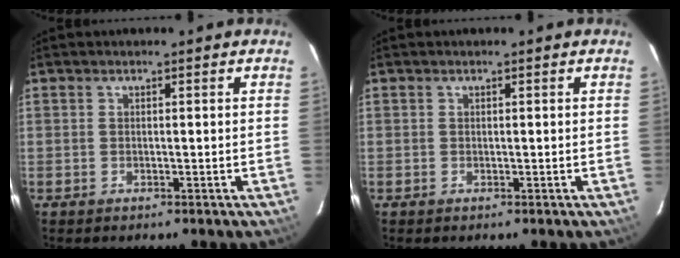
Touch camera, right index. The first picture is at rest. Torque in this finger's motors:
{"motor_torque": [0.04, 0.05, 0.02, 0.00]}